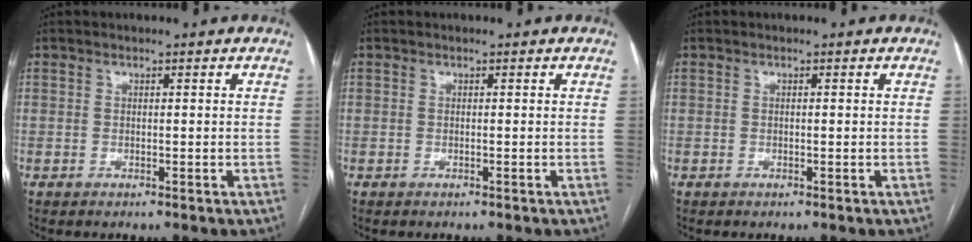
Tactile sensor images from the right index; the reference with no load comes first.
{"total": 0.0}
{"total": 0.0}